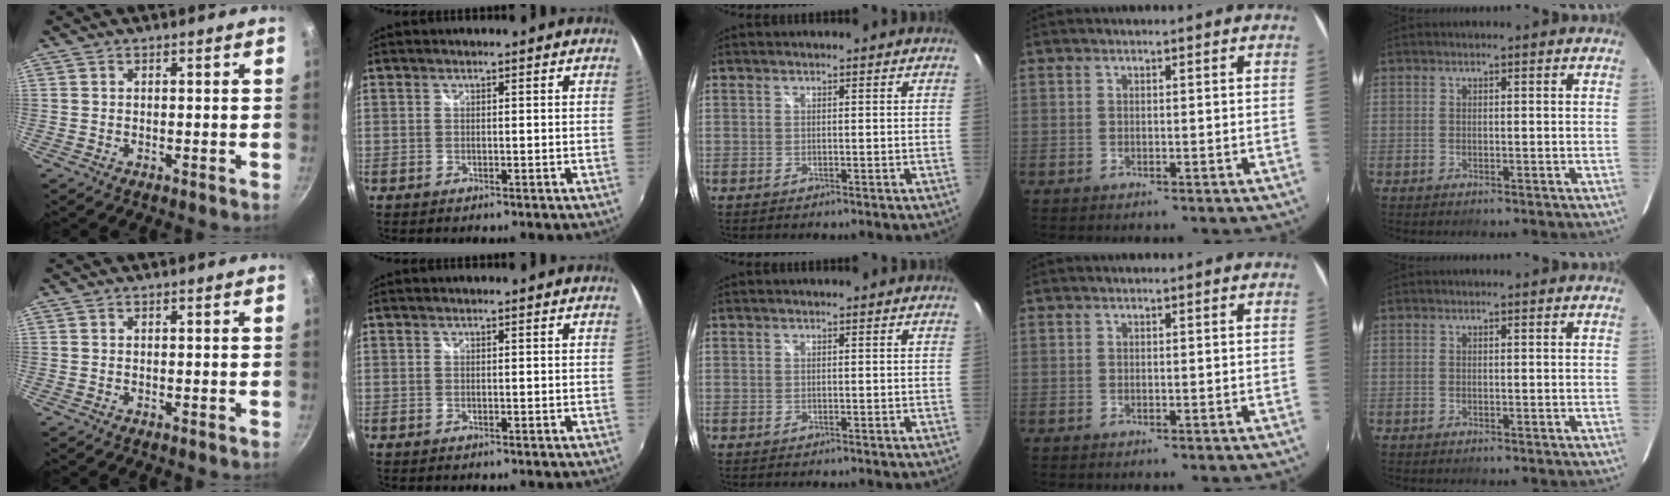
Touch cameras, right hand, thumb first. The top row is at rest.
{}